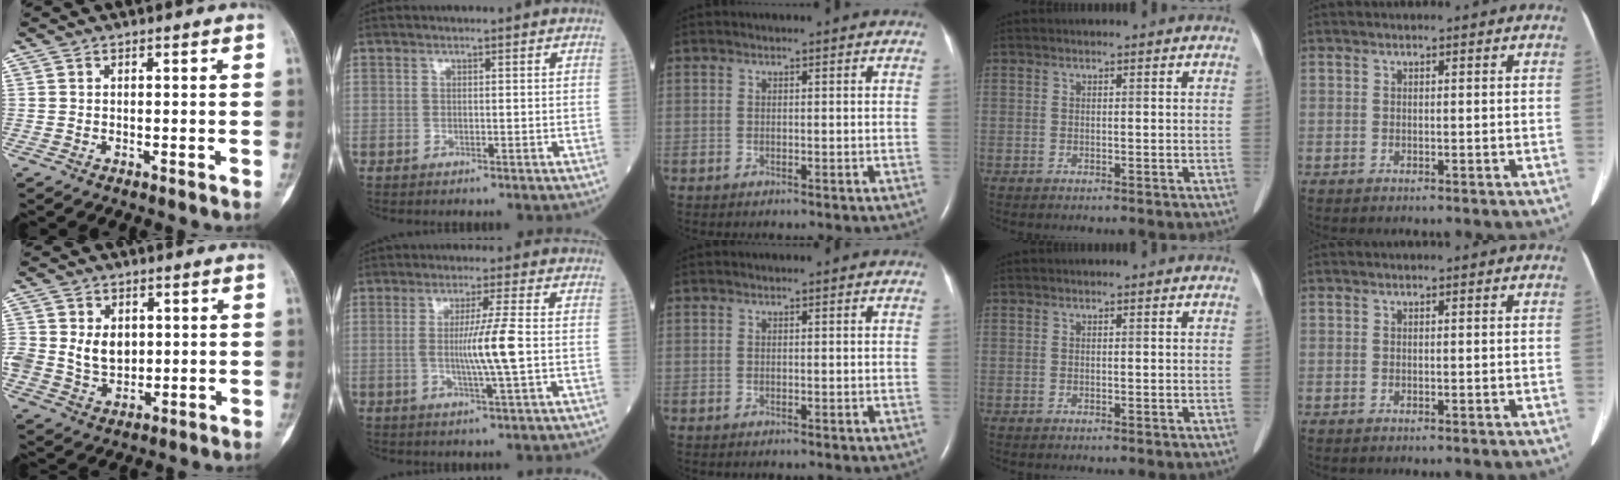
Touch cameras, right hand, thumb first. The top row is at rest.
{"thumb": {"total": 8.2, "force": [1.1, 6.4, 5.0], "torque": [-0.062, -0.008, 0.030]}, "index": {"total": 6.7, "force": [-0.4, -1.0, 6.6], "torque": [-0.121, -0.008, -0.008]}}